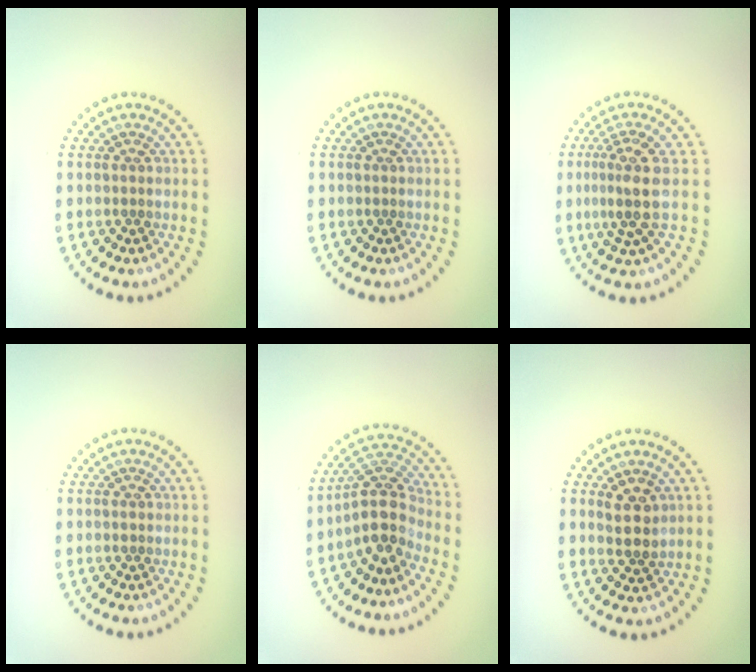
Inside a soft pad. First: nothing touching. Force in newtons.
{"total": 0.0}
{"total": 3.2, "press": 2.6, "slide": 1.8}
{"total": 0.6, "press": 0.6, "slide": 0.2}
{"total": 4.2, "press": 3.2, "slide": 2.8}
{"total": 2.7, "press": 2.5, "slide": 1.0}